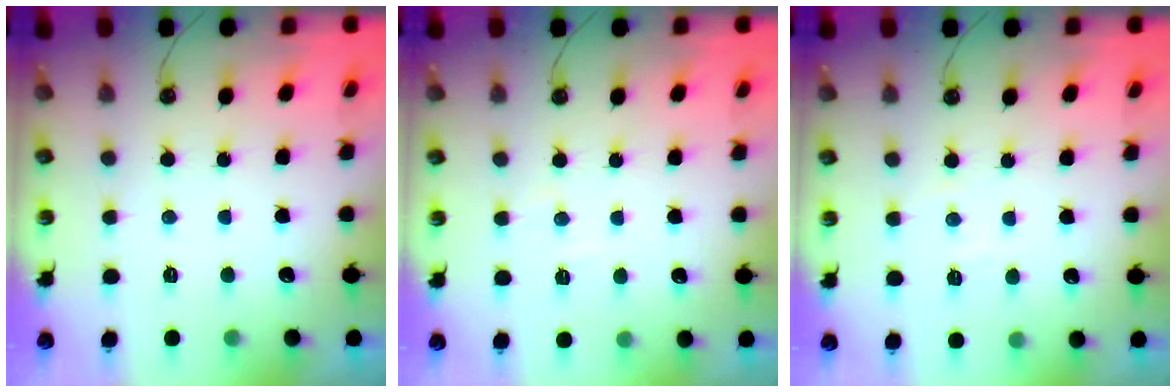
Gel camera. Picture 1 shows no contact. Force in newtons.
{"total": 5.9, "press": 5.8, "slide": 0.8}
{"total": 4.5, "press": 4.5, "slide": 0.7}